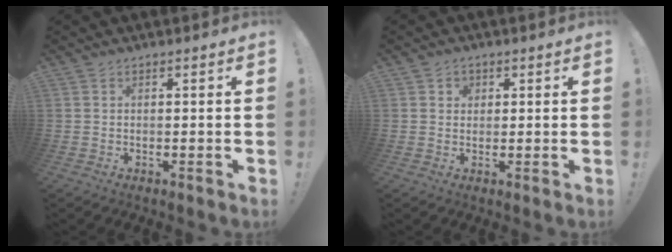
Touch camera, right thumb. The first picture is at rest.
{"total": 2.3, "force": [0.9, 2.1, 0.6], "torque": [-0.003, -0.004, 0.013]}